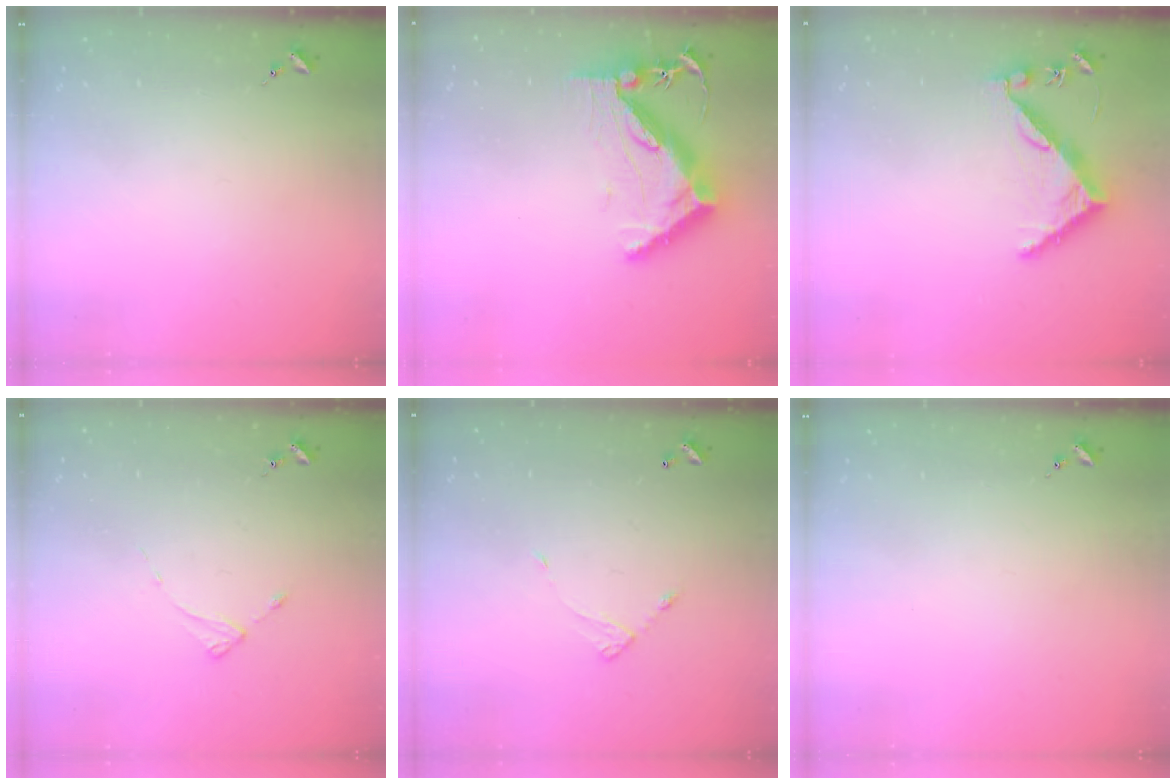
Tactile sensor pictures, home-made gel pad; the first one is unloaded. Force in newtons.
{"total": 13.5, "press": 13.4, "slide": 1.2}
{"total": 7.5, "press": 7.4, "slide": 0.6}
{"total": 2.0, "press": 2.0, "slide": 0.3}
{"total": 4.9, "press": 4.9, "slide": 0.4}
{"total": 0.0}